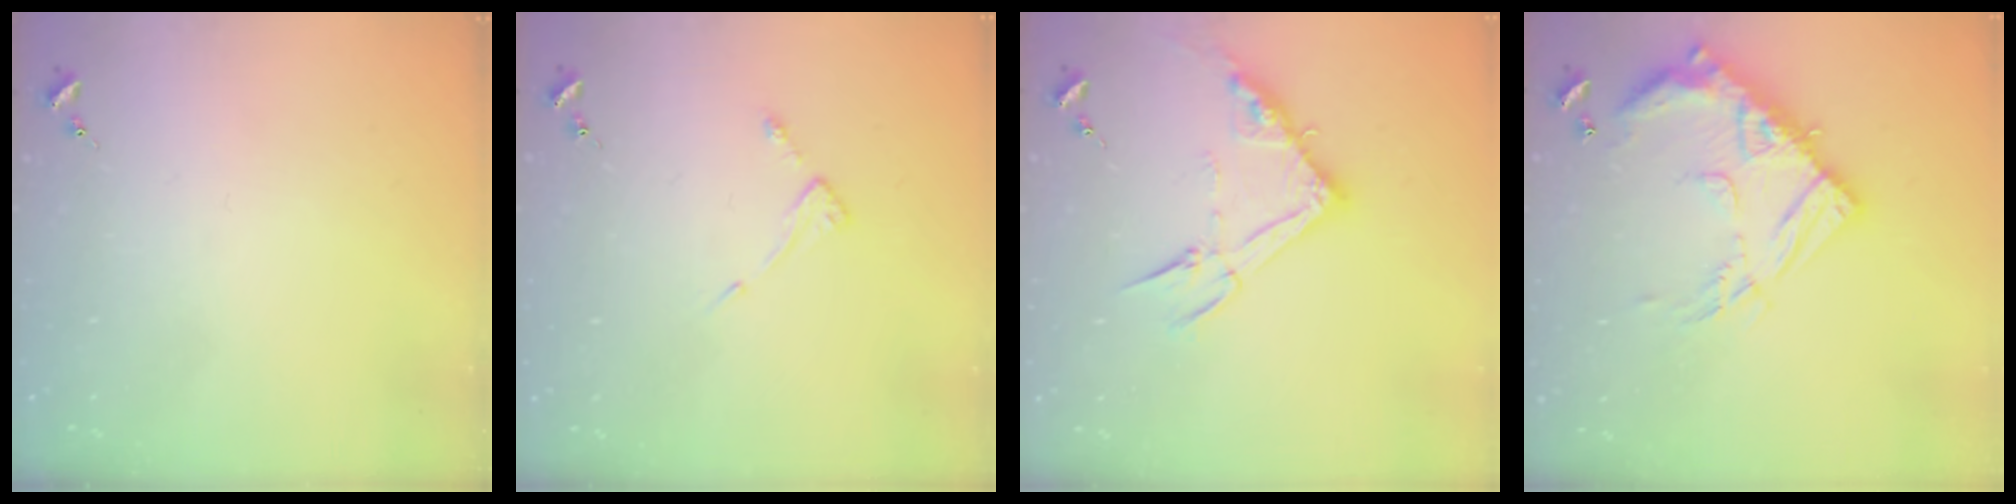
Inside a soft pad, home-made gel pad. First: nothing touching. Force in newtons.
{"total": 3.9, "press": 3.9, "slide": 0.5}
{"total": 13.3, "press": 13.3, "slide": 1.0}
{"total": 17.8, "press": 17.7, "slide": 1.9}